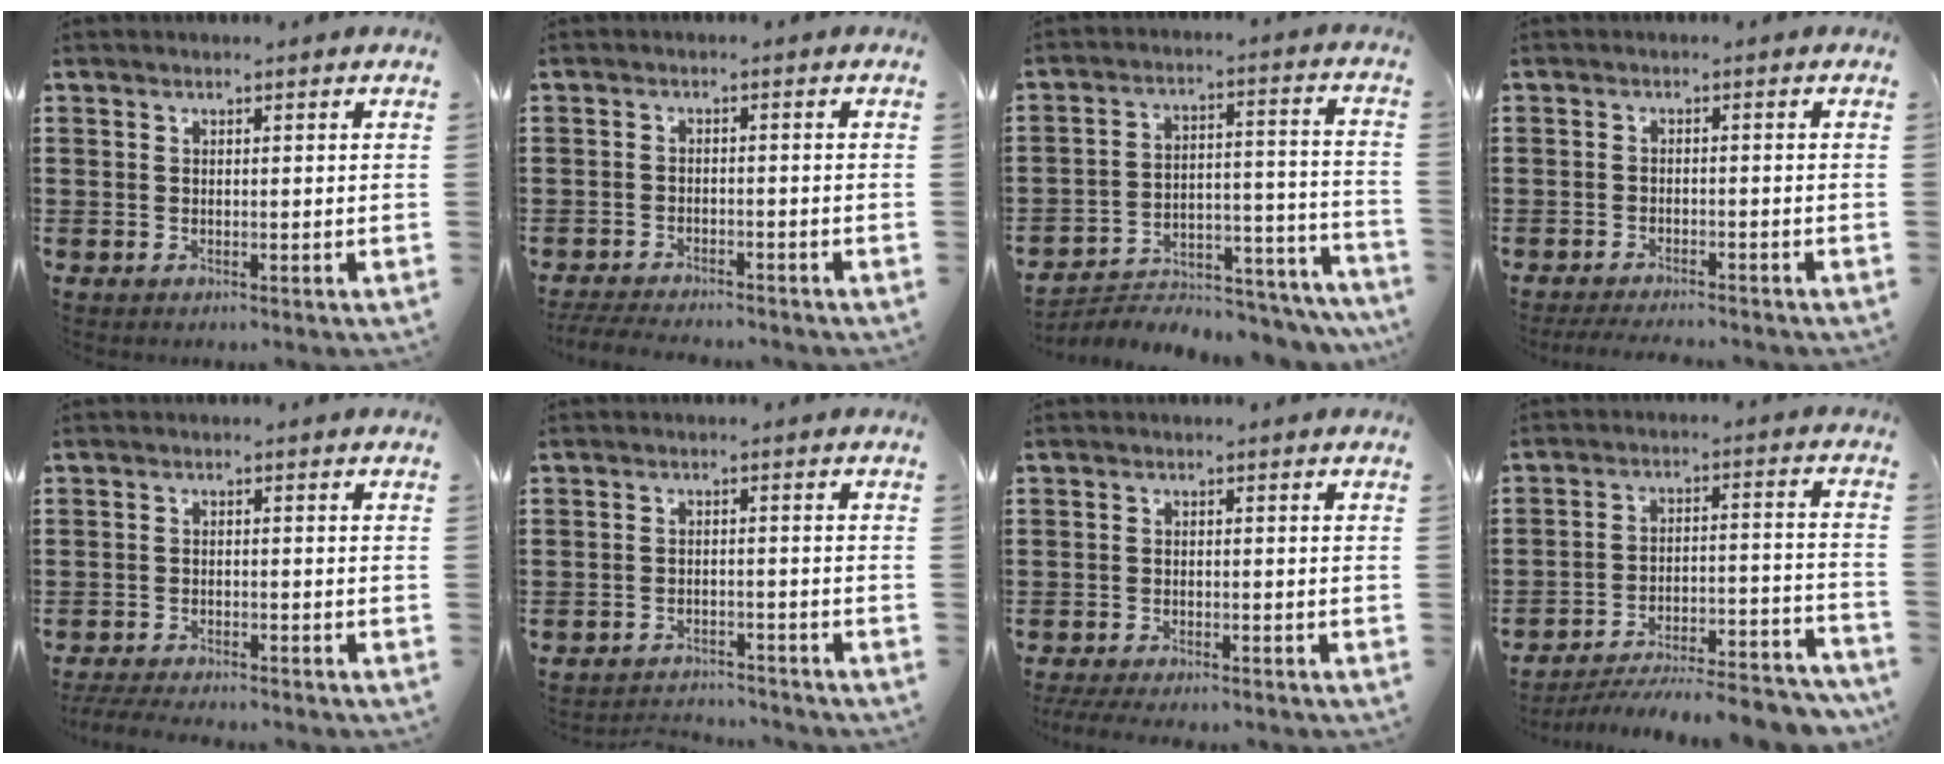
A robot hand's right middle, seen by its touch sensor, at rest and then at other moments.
{"total": 3.0, "force": [-3.0, 0.3, 0.5], "torque": [-0.017, -0.003, -0.064]}
{"total": 4.4, "force": [-4.3, 0.9, 0.8], "torque": [-0.015, 0.009, -0.089]}
{"total": 2.3, "force": [-2.2, 0.0, 0.4], "torque": [-0.009, -0.001, -0.044]}
{"total": 2.8, "force": [-2.8, 0.2, 0.5], "torque": [-0.018, -0.002, -0.060]}
{"total": 2.6, "force": [-2.6, 0.3, -0.1], "torque": [-0.007, 0.000, -0.057]}
{"total": 1.9, "force": [-1.8, 0.1, 0.5], "torque": [-0.019, -0.003, -0.039]}
{"total": 7.5, "force": [-6.9, 0.7, 2.8], "torque": [-0.033, 0.012, -0.132]}